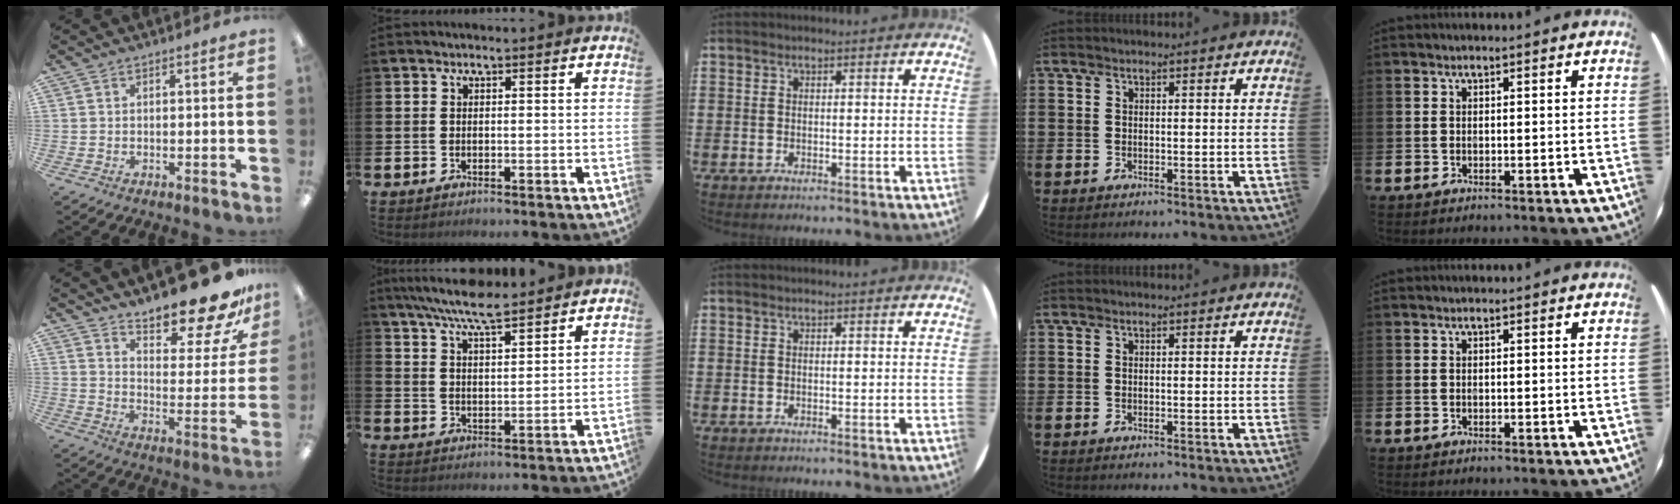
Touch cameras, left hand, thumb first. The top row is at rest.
{"thumb": {"total": 17.2, "force": [14.6, 4.6, 8.0], "torque": [-0.107, -0.116, 0.241]}, "index": {"total": 7.3, "force": [6.7, 0.9, 2.5], "torque": [-0.066, -0.027, 0.122]}}